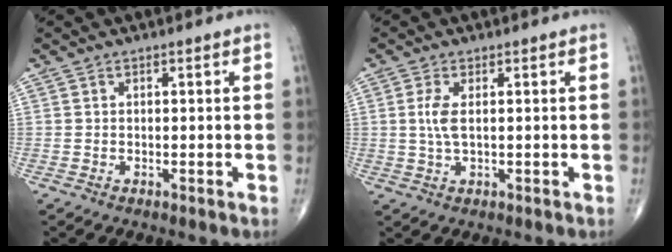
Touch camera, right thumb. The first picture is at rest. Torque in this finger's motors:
{"motor_torque": [-0.34, 0.07, -0.21, -0.26, -0.03]}